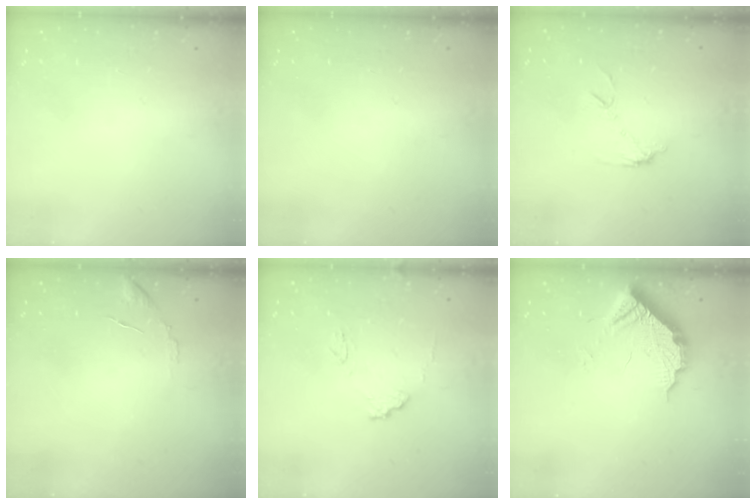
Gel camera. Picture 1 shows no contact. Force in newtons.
{"total": 0.0}
{"total": 6.1, "press": 6.1, "slide": 0.4}
{"total": 5.7, "press": 5.7, "slide": 0.3}
{"total": 8.7, "press": 8.7, "slide": 0.6}
{"total": 10.8, "press": 10.8, "slide": 0.3}